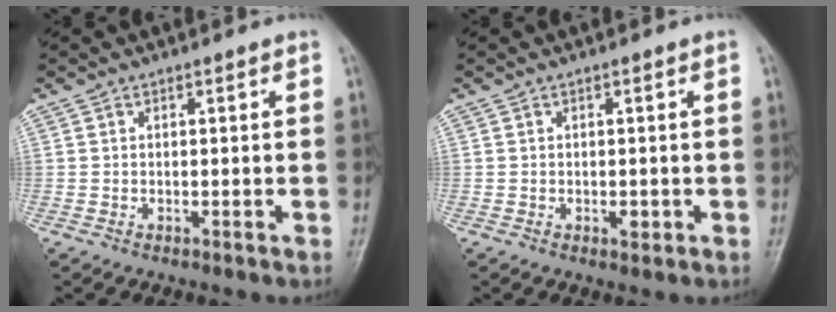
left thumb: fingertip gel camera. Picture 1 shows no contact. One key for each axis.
{"total": 1.7, "fx": -0.4, "fy": 0.9, "fz": 1.4, "tx": -0.014, "ty": 0.000, "tz": -0.004}